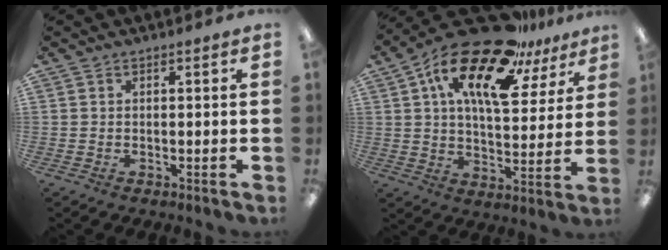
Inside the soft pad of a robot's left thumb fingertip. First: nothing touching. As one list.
[{"total": 21.7, "force": [13.7, 8.5, 14.5], "torque": [-0.262, -0.074, 0.230]}]